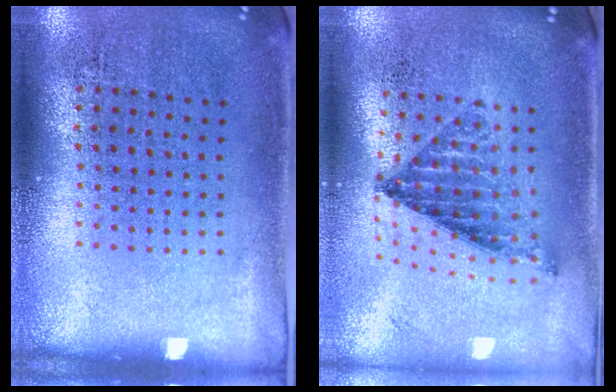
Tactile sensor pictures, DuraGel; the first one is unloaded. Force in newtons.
{"total": 0.9, "press": 0.9, "slide": 0.3}